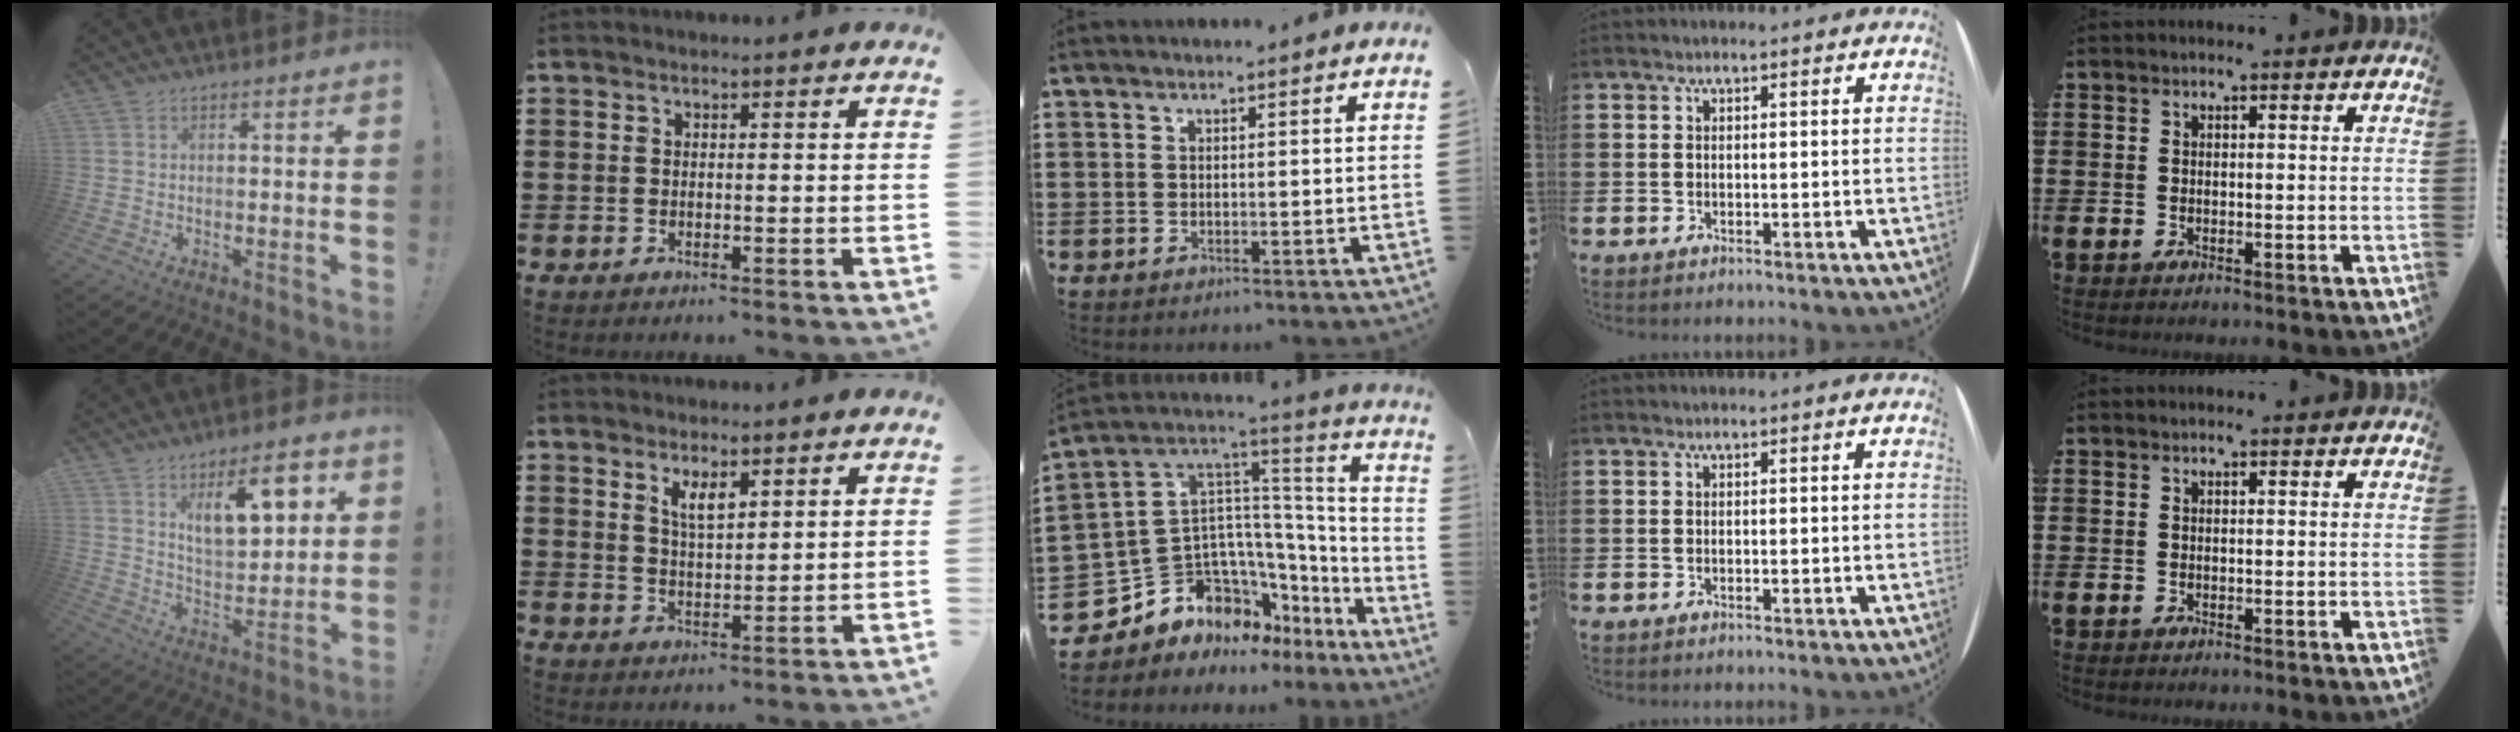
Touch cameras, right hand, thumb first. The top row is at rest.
{"thumb": {"total": 13.3, "force": [6.7, 5.7, 10.0], "torque": [-0.139, -0.021, 0.110]}, "index": {"total": 3.6, "force": [2.3, 1.3, 2.5], "torque": [-0.045, 0.001, 0.039]}, "middle": {"total": 10.2, "force": [-5.2, 7.7, 4.2], "torque": [-0.132, -0.026, -0.102]}}